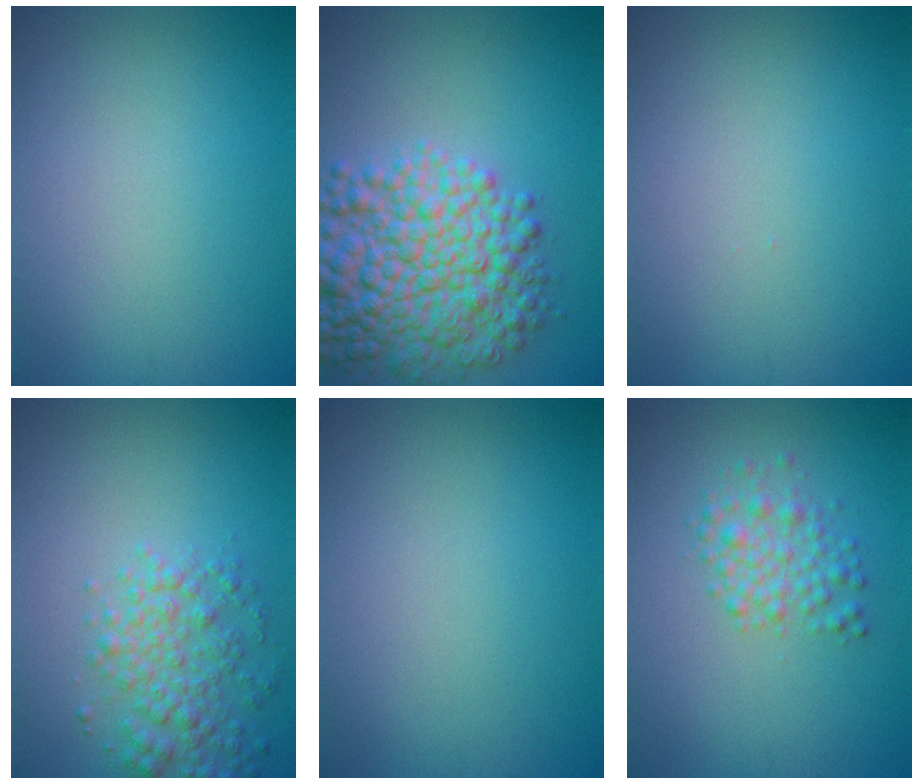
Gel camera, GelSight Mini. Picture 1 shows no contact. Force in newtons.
{"total": 9.1, "press": 9.1, "slide": 0.2}
{"total": 0.0}
{"total": 3.7, "press": 3.7, "slide": 0.2}
{"total": 0.0}
{"total": 2.7, "press": 2.7, "slide": 0.1}